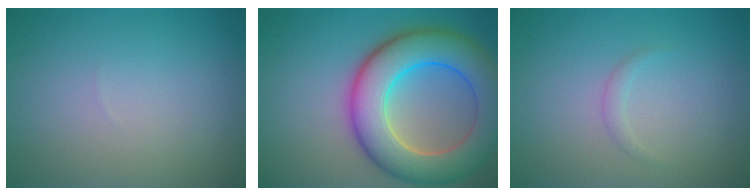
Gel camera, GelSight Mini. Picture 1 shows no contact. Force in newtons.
{"total": 10.6, "press": 10.5, "slide": 0.5}
{"total": 0.8, "press": 0.8, "slide": 0.0}